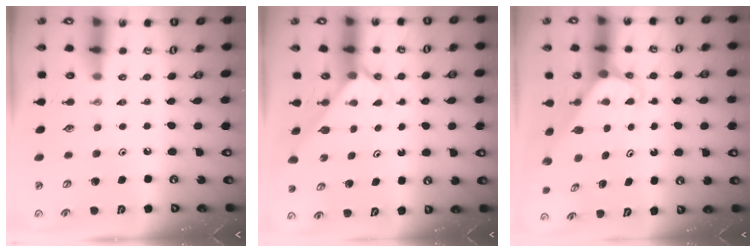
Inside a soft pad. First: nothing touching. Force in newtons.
{"total": 2.1, "press": 2.1, "slide": 0.2}
{"total": 2.0, "press": 2.0, "slide": 0.2}